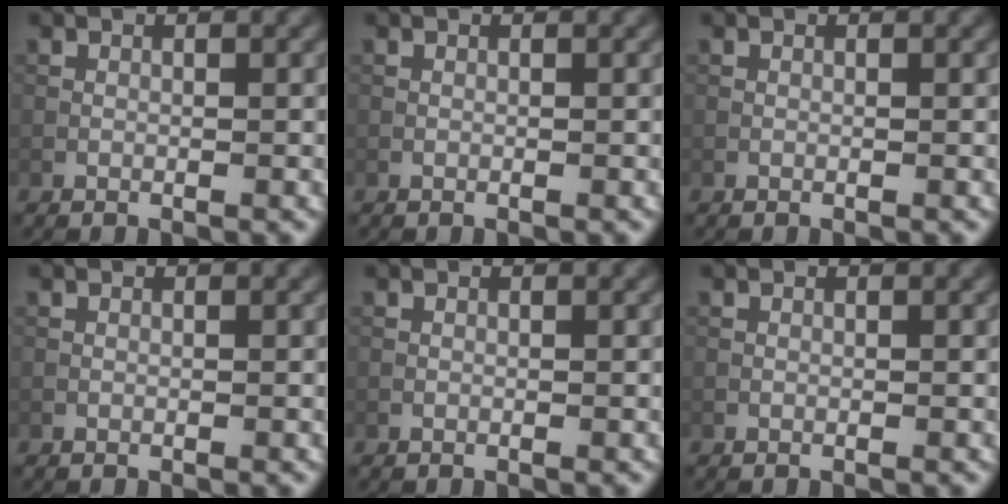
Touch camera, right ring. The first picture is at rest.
{"total": 0.0}
{"total": 0.0}
{"total": 0.0}
{"total": 0.0}
{"total": 0.0}